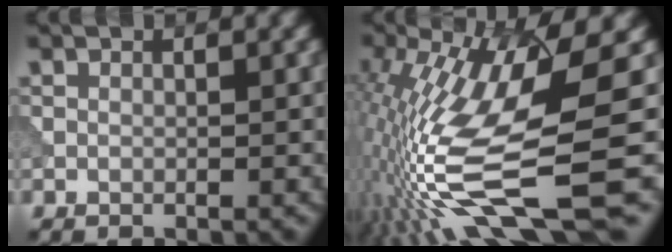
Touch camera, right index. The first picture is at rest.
{"total": 14.5, "force": [-3.5, 2.9, 13.7], "torque": [-0.284, -0.005, -0.047]}